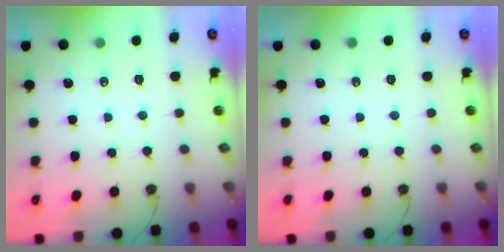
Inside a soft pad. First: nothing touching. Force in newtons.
{"total": 0.0}